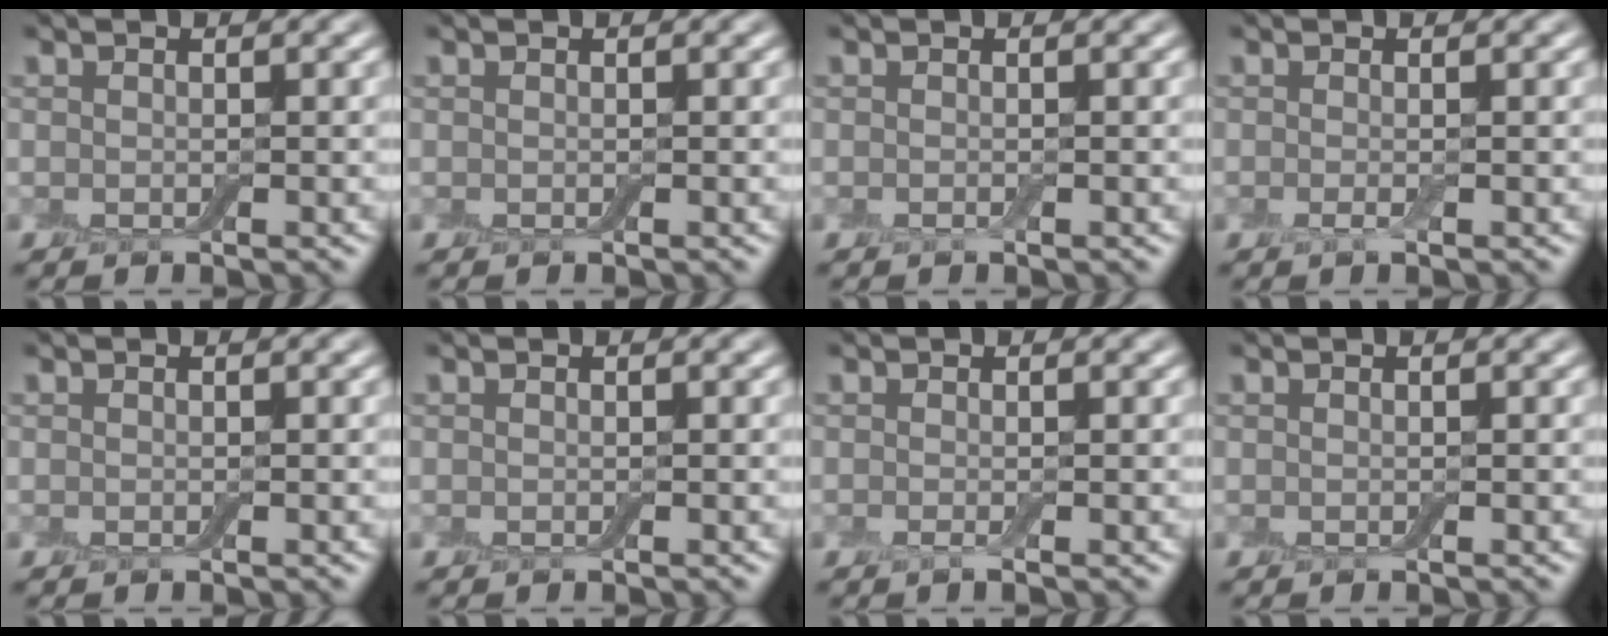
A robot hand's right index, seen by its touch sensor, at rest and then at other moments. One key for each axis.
{"total": 0.0}
{"total": 0.0}
{"total": 0.8, "fx": -0.2, "fy": 0.1, "fz": 0.7, "tx": -0.016, "ty": -0.007, "tz": -0.004}
{"total": 0.0}
{"total": 0.0}
{"total": 0.8, "fx": -0.2, "fy": 0.1, "fz": 0.7, "tx": -0.011, "ty": -0.007, "tz": -0.005}
{"total": 0.0}